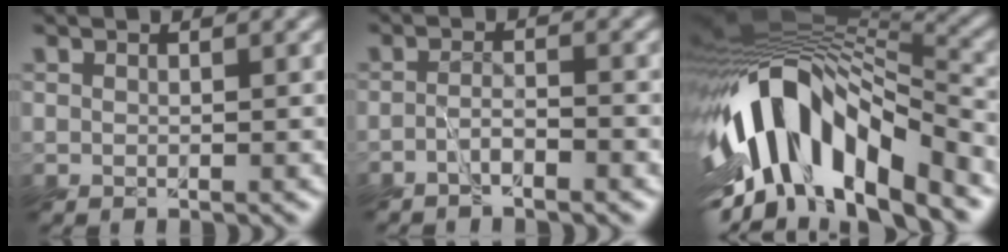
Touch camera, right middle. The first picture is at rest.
{"total": 2.3, "force": [-2.0, 0.2, 1.1], "torque": [-0.021, 0.000, -0.044]}
{"total": 14.1, "force": [-6.1, 5.8, 11.2], "torque": [-0.200, 0.024, -0.116]}